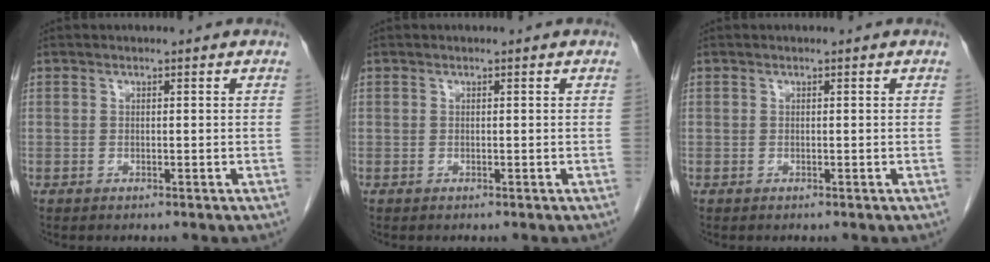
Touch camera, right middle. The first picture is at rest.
{"total": 0.0}
{"total": 0.0}